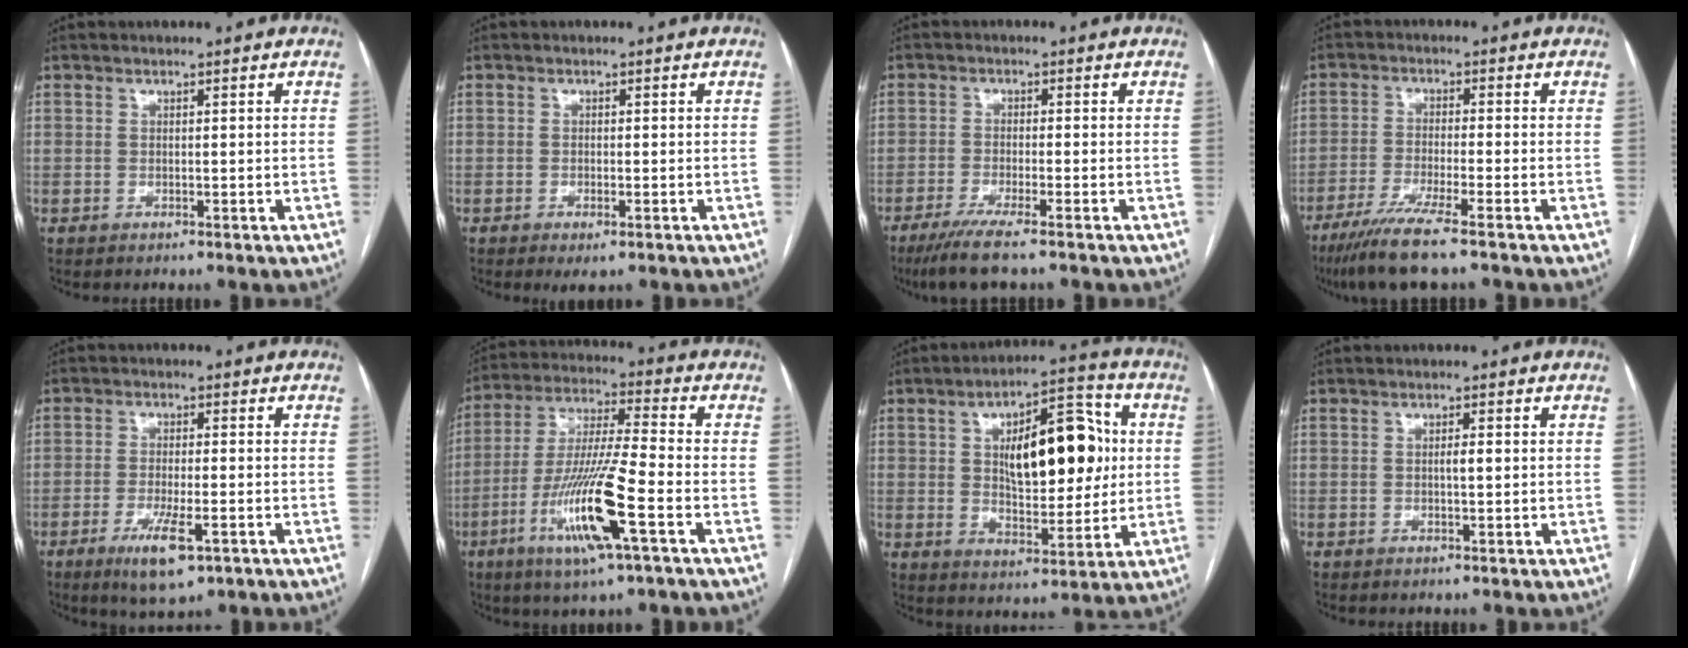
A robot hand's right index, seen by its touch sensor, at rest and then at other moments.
{"total": 2.1, "force": [-1.1, 0.6, 1.7], "torque": [-0.026, -0.003, -0.013]}
{"total": 6.9, "force": [-5.1, -0.3, 4.7], "torque": [-0.079, -0.017, -0.088]}
{"total": 8.6, "force": [-6.4, -0.7, 5.7], "torque": [-0.099, -0.027, -0.112]}
{"total": 7.0, "force": [-3.5, 1.5, 5.9], "torque": [-0.111, -0.014, -0.053]}
{"total": 15.3, "force": [-5.9, 0.5, 14.0], "torque": [-0.285, -0.019, -0.111]}
{"total": 15.6, "force": [2.9, 6.2, 14.0], "torque": [-0.212, 0.023, 0.048]}
{"total": 1.3, "force": [0.1, 0.2, 1.3], "torque": [-0.025, 0.002, 0.001]}